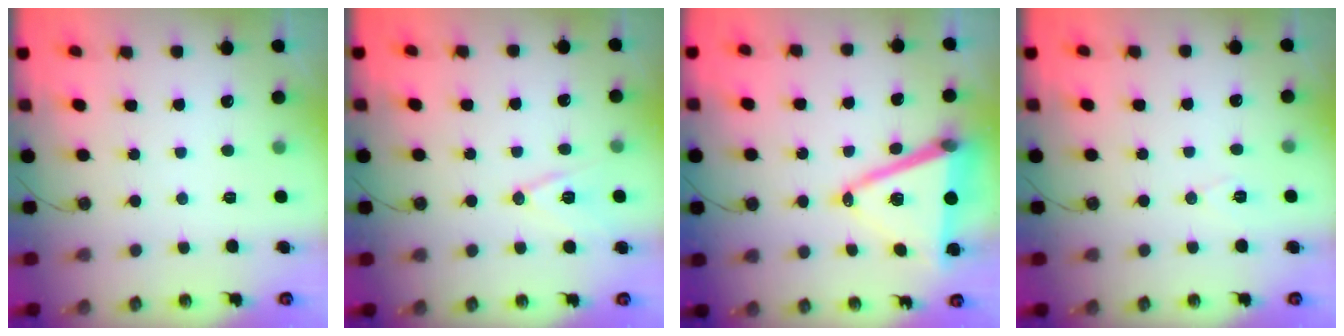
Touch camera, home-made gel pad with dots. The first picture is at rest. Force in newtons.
{"total": 10.4, "press": 9.8, "slide": 3.5}
{"total": 15.5, "press": 14.9, "slide": 4.0}
{"total": 6.2, "press": 4.3, "slide": 4.5}